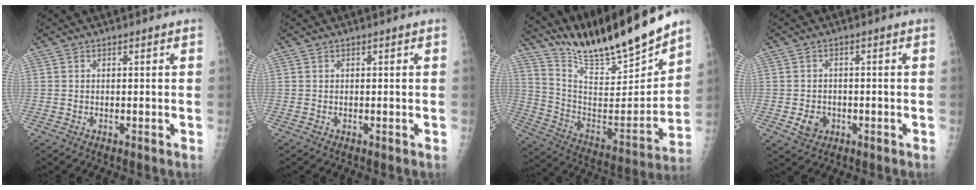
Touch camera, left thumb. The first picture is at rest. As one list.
[{"total": 0.0}, {"total": 22.8, "force": [20.3, 2.6, 10.0], "torque": [-0.140, -0.120, 0.346]}, {"total": 3.8, "force": [-1.1, 3.2, 1.7], "torque": [-0.018, 0.003, -0.013]}]